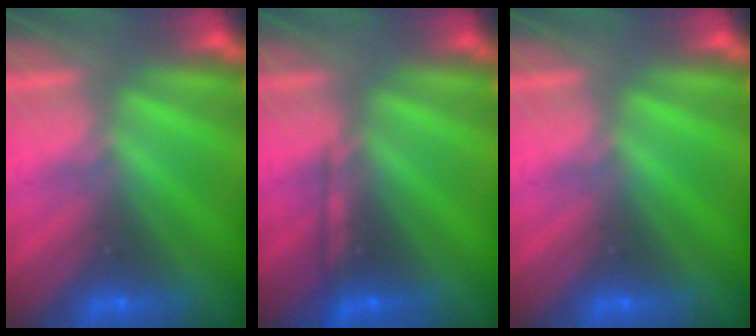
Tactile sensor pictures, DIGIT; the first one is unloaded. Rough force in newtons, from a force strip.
{"total": 2.2}
{"total": 0.0}